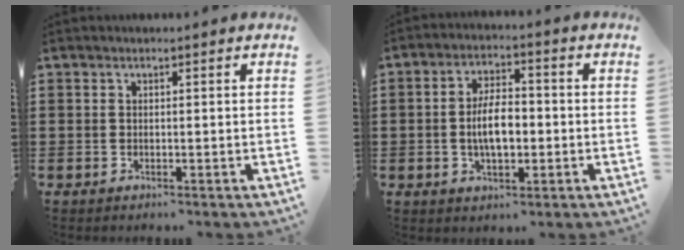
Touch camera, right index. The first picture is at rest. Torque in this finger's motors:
{"motor_torque": [2.01, 0.13, 0.92, 0.09]}